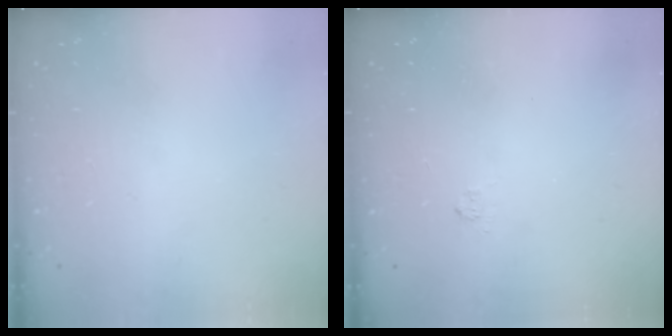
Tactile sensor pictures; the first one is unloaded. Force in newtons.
{"total": 2.2, "press": 2.0, "slide": 0.9}